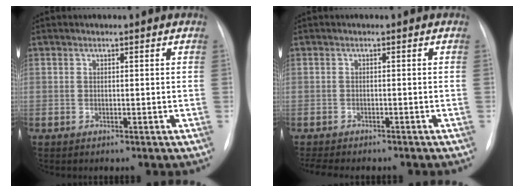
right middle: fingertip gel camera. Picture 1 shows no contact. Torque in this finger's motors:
{"motor_torque": [0.02, -0.05, 0.06, 0.03]}